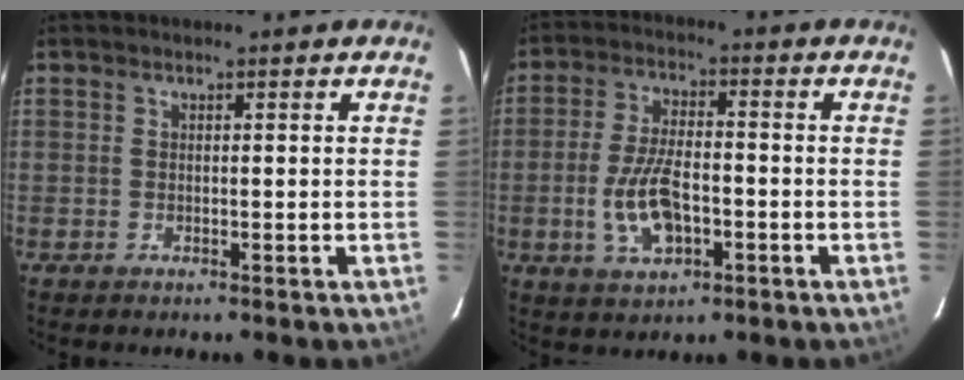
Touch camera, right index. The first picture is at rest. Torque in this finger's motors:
{"motor_torque": [0.49, -0.05, 0.33, 0.07]}